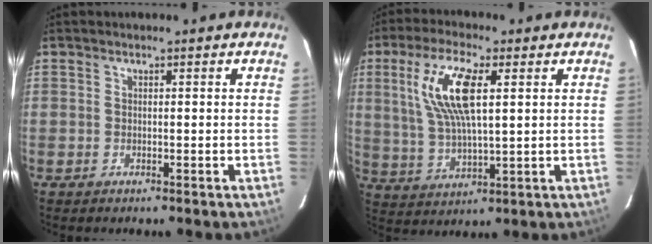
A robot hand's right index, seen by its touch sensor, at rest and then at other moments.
{"total": 12.3, "force": [3.8, 3.9, 11.0], "torque": [-0.221, 0.006, 0.081]}